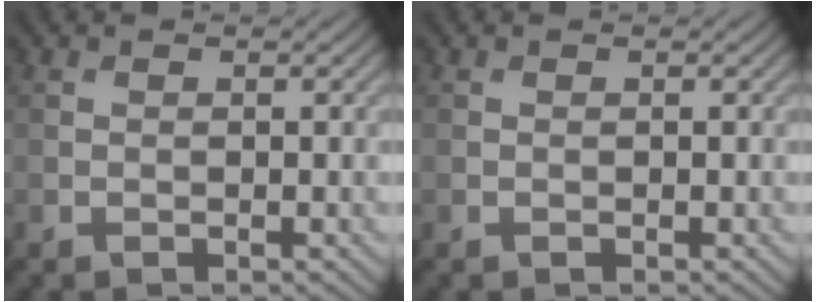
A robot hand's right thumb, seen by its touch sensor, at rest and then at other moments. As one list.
[{"total": 0.0}]